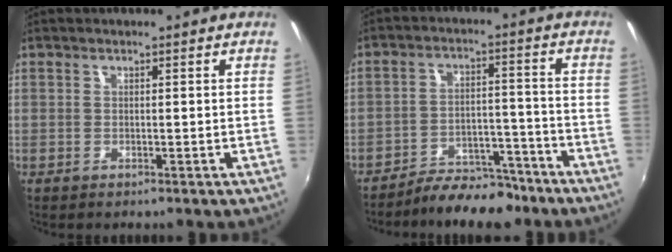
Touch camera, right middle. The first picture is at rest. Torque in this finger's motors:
{"motor_torque": [1.07, -1.06, 0.15, 0.10]}